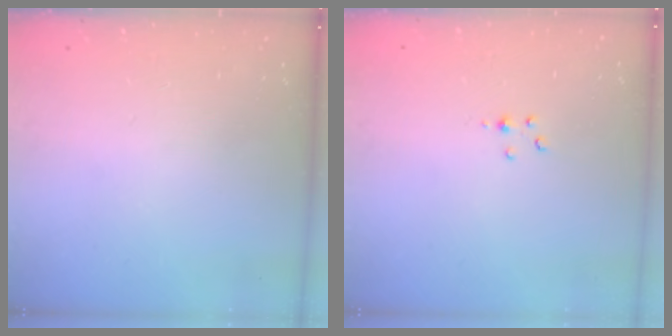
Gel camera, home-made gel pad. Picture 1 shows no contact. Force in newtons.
{"total": 2.0, "press": 2.0, "slide": 0.3}